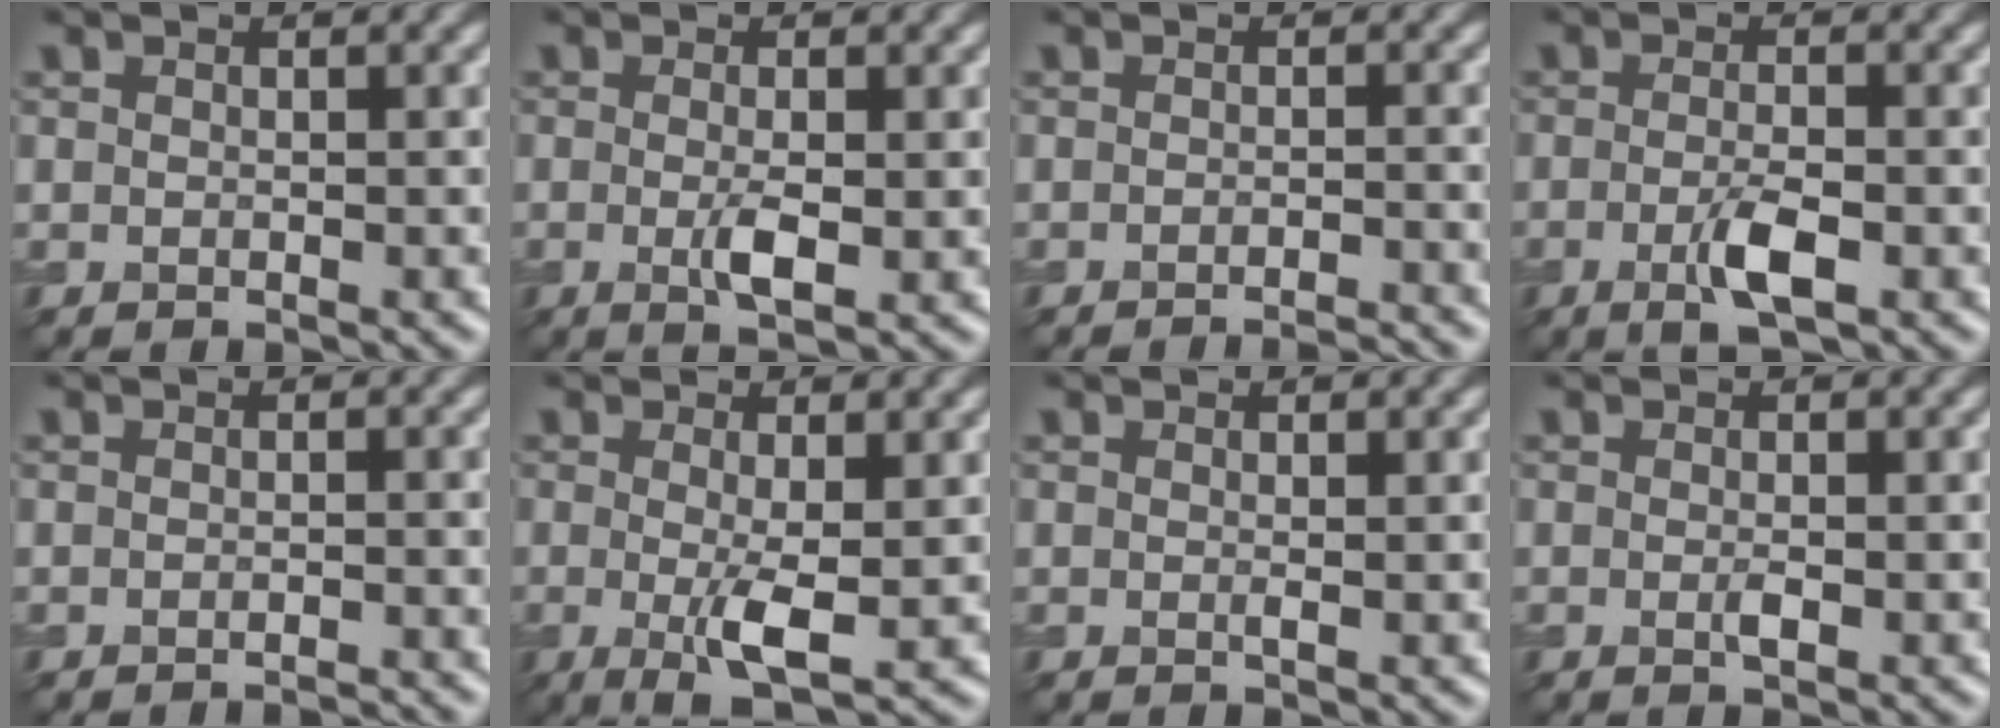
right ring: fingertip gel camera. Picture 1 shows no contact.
{"total": 2.9, "force": [-0.4, 0.7, 2.8], "torque": [-0.055, -0.008, -0.006]}
{"total": 2.7, "force": [-2.3, 0.3, 1.4], "torque": [-0.014, 0.002, -0.036]}
{"total": 3.3, "force": [-1.1, 0.9, 3.0], "torque": [-0.060, -0.004, -0.023]}
{"total": 1.6, "force": [-1.4, 0.2, 0.9], "torque": [-0.002, 0.002, -0.023]}
{"total": 4.2, "force": [-0.4, 0.9, 4.1], "torque": [-0.081, -0.013, -0.004]}
{"total": 0.7, "force": [0.1, 0.1, 0.7], "torque": [-0.011, -0.003, 0.001]}
{"total": 1.3, "force": [-0.2, 0.2, 1.2], "torque": [-0.023, -0.004, -0.004]}